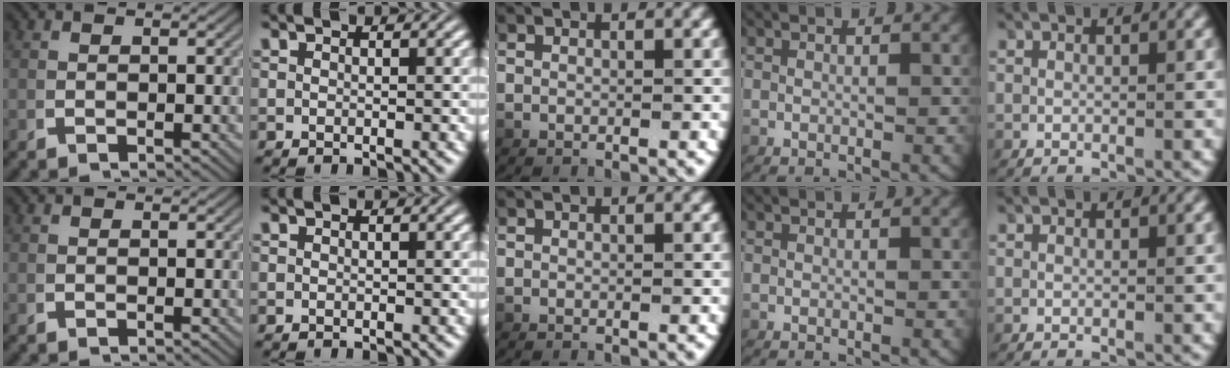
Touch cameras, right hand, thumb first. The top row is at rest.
{}